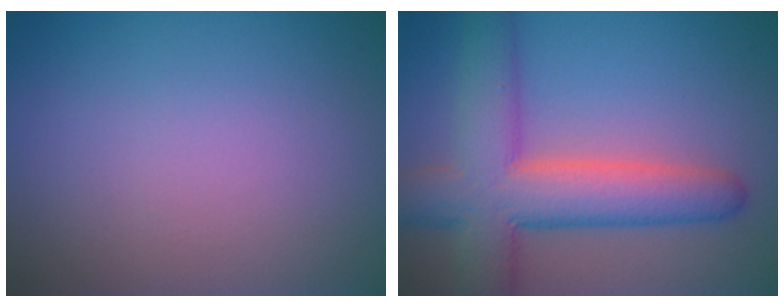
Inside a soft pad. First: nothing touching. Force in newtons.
{"total": 8.7, "press": 8.7, "slide": 0.3}